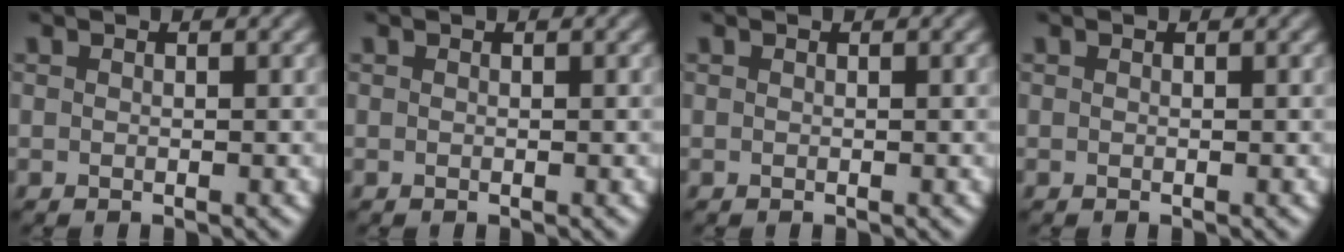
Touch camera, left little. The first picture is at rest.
{"total": 0.0}
{"total": 0.0}
{"total": 0.0}